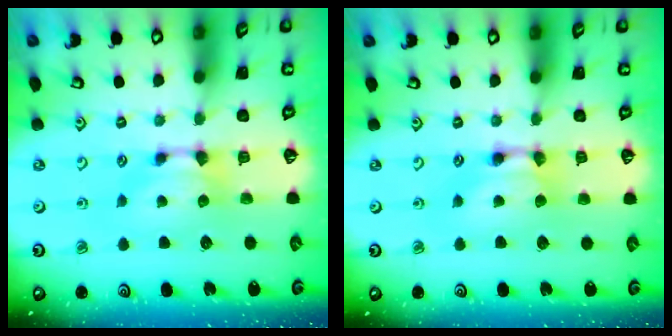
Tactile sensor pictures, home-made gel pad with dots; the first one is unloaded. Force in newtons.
{"total": 1.9, "press": 1.9, "slide": 0.1}